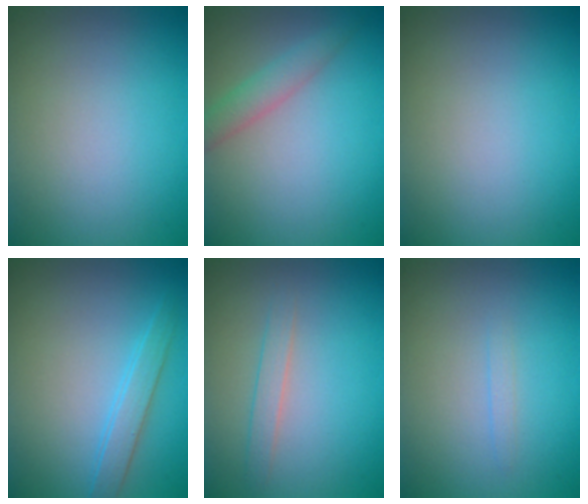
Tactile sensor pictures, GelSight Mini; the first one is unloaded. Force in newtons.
{"total": 2.3, "press": 2.3, "slide": 0.0}
{"total": 0.0}
{"total": 2.1, "press": 2.1, "slide": 0.1}
{"total": 1.5, "press": 1.5, "slide": 0.1}
{"total": 0.6, "press": 0.6, "slide": 0.1}